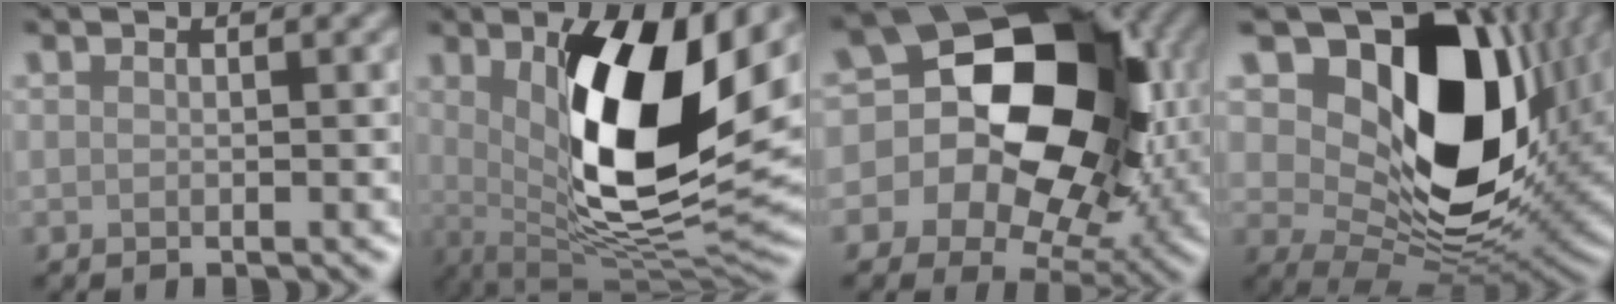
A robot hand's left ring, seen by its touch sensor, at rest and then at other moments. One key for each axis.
{"total": 12.6, "fx": 2.3, "fy": 4.9, "fz": 11.4, "tx": -0.196, "ty": -0.015, "tz": 0.049}
{"total": 18.2, "fx": 1.5, "fy": 13.4, "fz": 12.3, "tx": -0.171, "ty": 0.025, "tz": 0.016}
{"total": 16.5, "fx": 4.3, "fy": 10.5, "fz": 12.0, "tx": -0.184, "ty": -0.002, "tz": 0.084}